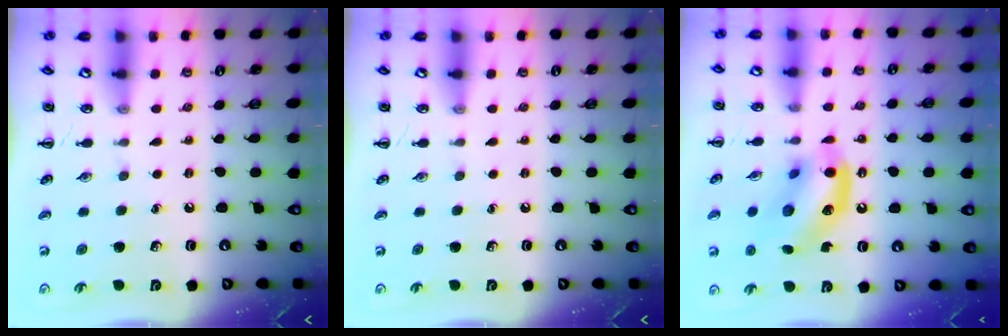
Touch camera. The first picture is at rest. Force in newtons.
{"total": 0.0}
{"total": 13.9, "press": 13.7, "slide": 2.5}